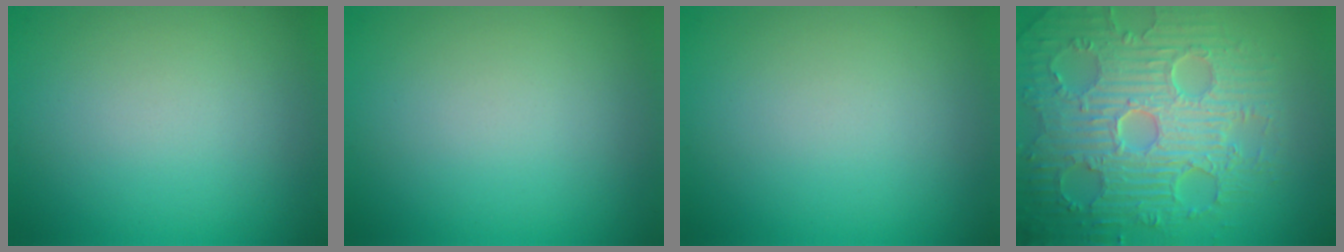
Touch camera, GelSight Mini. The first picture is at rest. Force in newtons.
{"total": 0.0}
{"total": 0.0}
{"total": 9.6, "press": 6.7, "slide": 6.9}